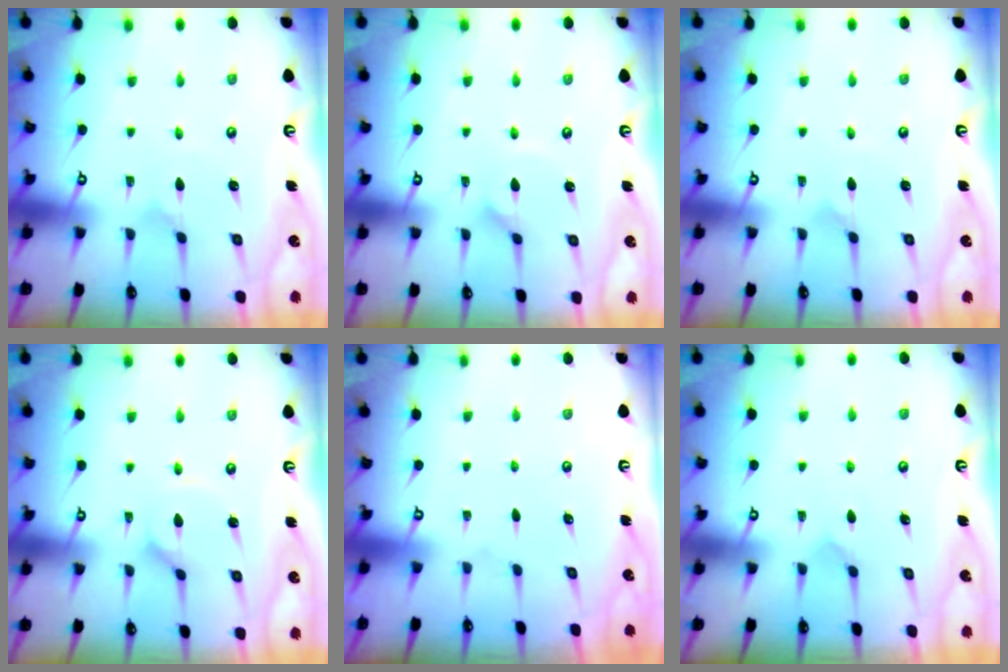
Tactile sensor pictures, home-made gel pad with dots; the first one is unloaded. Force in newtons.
{"total": 2.9, "press": 2.9, "slide": 0.2}
{"total": 0.0}
{"total": 2.7, "press": 2.6, "slide": 0.4}
{"total": 0.0}
{"total": 2.5, "press": 2.5, "slide": 0.2}